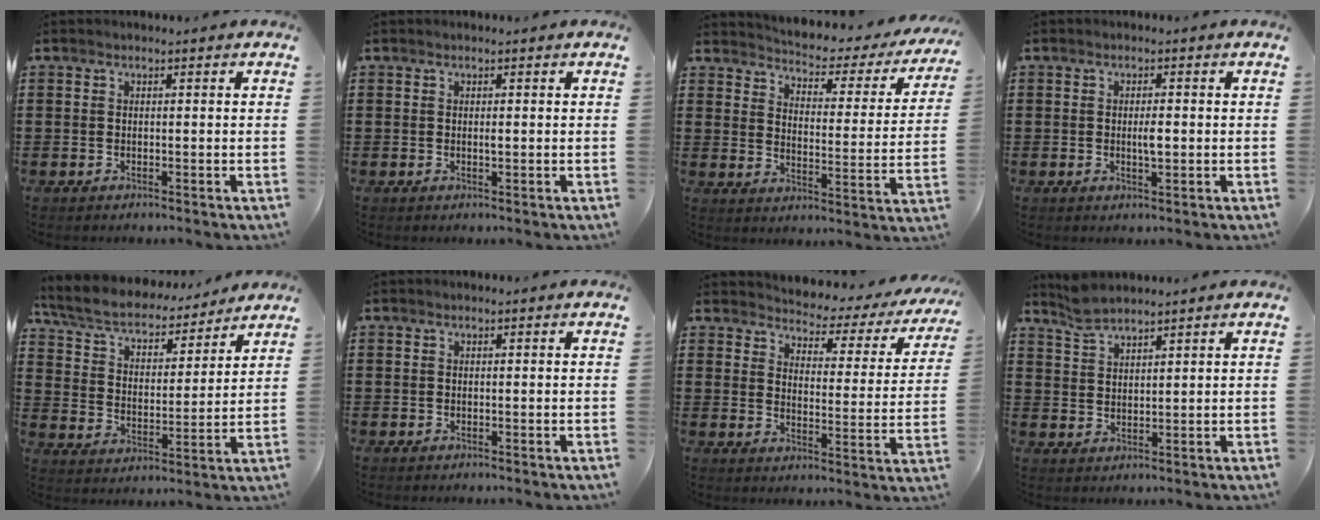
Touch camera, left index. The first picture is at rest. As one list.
[{"total": 0.7, "force": [0.0, 0.1, 0.7], "torque": [-0.012, -0.003, 0.000]}, {"total": 2.3, "force": [2.1, 0.6, 0.7], "torque": [-0.032, -0.026, 0.024]}, {"total": 2.3, "force": [-0.1, 0.6, 2.2], "torque": [-0.042, -0.001, -0.003]}, {"total": 6.2, "force": [5.4, 1.7, 2.6], "torque": [-0.075, -0.036, 0.089]}, {"total": 0.0}, {"total": 2.8, "force": [2.6, 0.7, 0.5], "torque": [-0.022, -0.032, 0.034]}, {"total": 3.3, "force": [3.1, 0.4, 0.9], "torque": [-0.027, -0.006, 0.059]}]